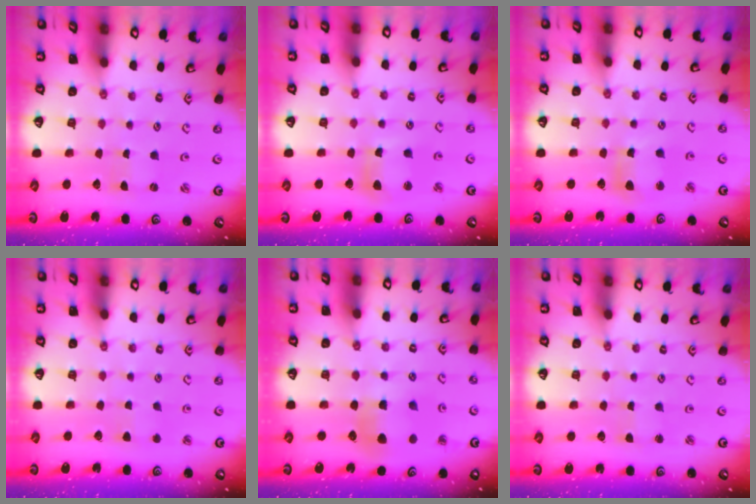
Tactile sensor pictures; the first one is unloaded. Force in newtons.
{"total": 8.0, "press": 7.9, "slide": 1.2}
{"total": 7.3, "press": 7.2, "slide": 1.2}
{"total": 2.5, "press": 2.4, "slide": 0.7}
{"total": 7.1, "press": 7.1, "slide": 0.7}
{"total": 1.5, "press": 1.5, "slide": 0.2}